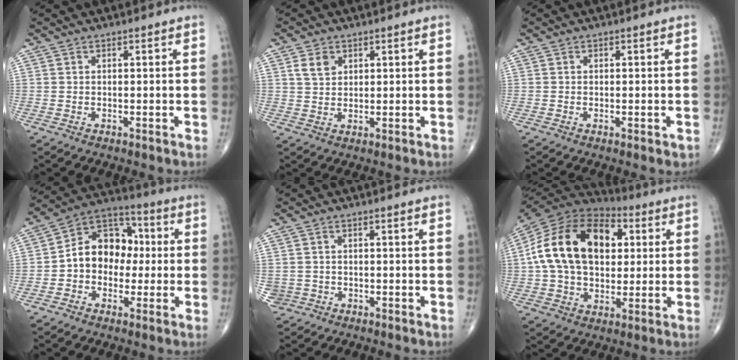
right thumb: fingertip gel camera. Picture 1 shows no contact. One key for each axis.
{"total": 3.8, "fx": 1.8, "fy": 2.7, "fz": 2.0, "tx": -0.025, "ty": -0.005, "tz": 0.037}
{"total": 1.2, "fx": -0.5, "fy": 0.3, "fz": 1.0, "tx": -0.014, "ty": -0.003, "tz": -0.005}
{"total": 12.6, "fx": -0.3, "fy": 9.8, "fz": 8.0, "tx": -0.090, "ty": 0.040, "tz": -0.020}
{"total": 2.2, "fx": -0.6, "fy": 2.1, "fz": 0.1, "tx": 0.006, "ty": 0.008, "tz": -0.007}
{"total": 23.4, "fx": 4.1, "fy": 15.2, "fz": 17.3, "tx": -0.305, "ty": 0.017, "tz": 0.063}